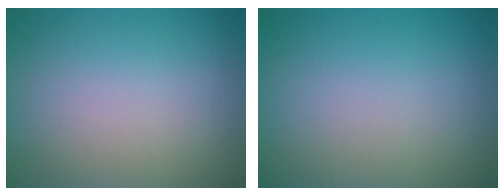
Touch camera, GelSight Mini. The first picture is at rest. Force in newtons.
{"total": 0.0}